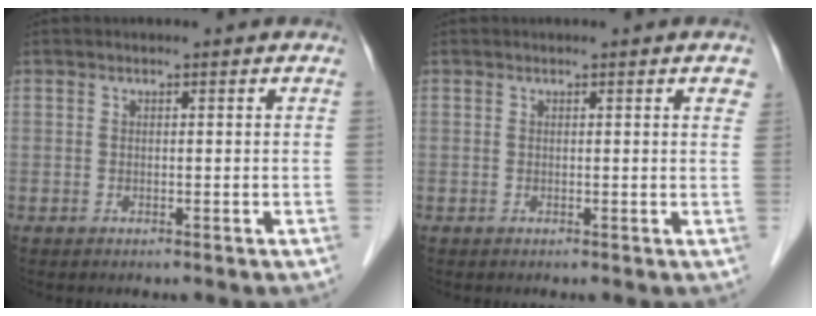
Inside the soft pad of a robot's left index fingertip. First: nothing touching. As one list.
[{"total": 1.6, "force": [0.8, 0.2, 1.4], "torque": [-0.012, 0.002, 0.006]}]